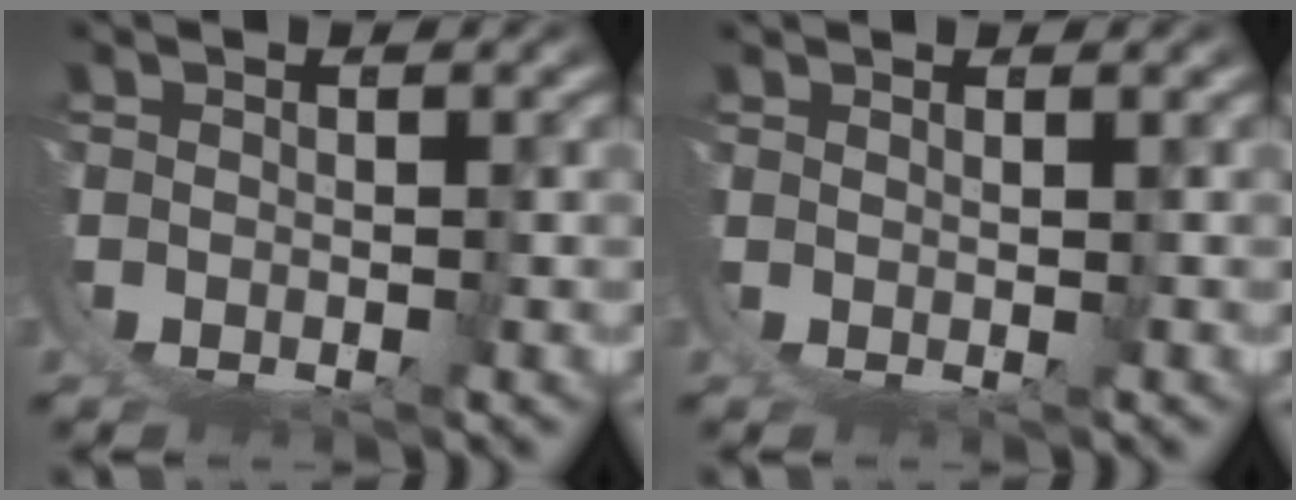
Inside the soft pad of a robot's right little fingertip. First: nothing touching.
{"total": 1.6, "force": [0.8, -1.3, 0.2], "torque": [0.004, -0.006, 0.023]}